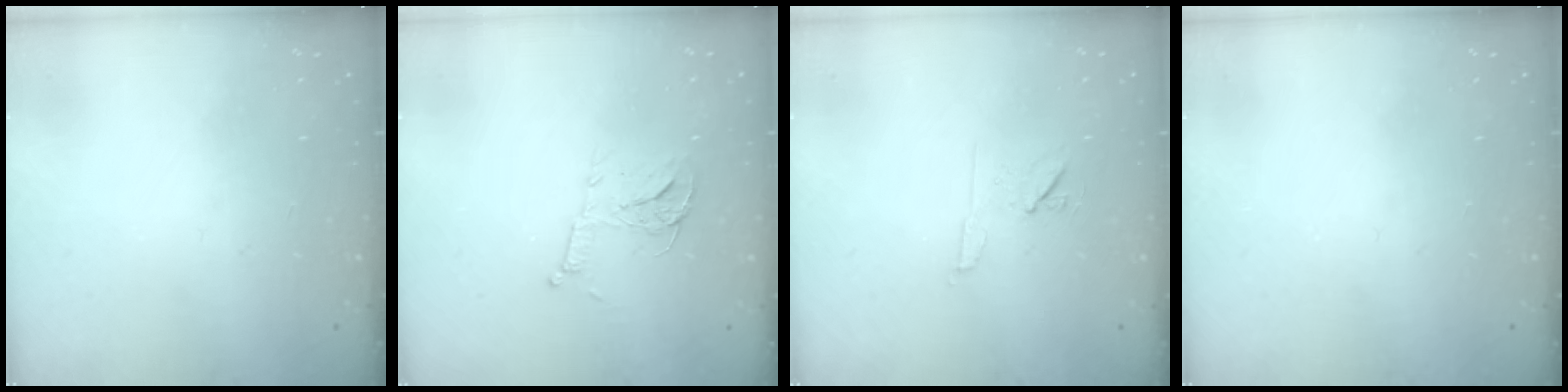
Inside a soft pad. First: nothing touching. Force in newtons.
{"total": 8.0, "press": 8.0, "slide": 0.3}
{"total": 7.0, "press": 6.9, "slide": 0.9}
{"total": 0.0}